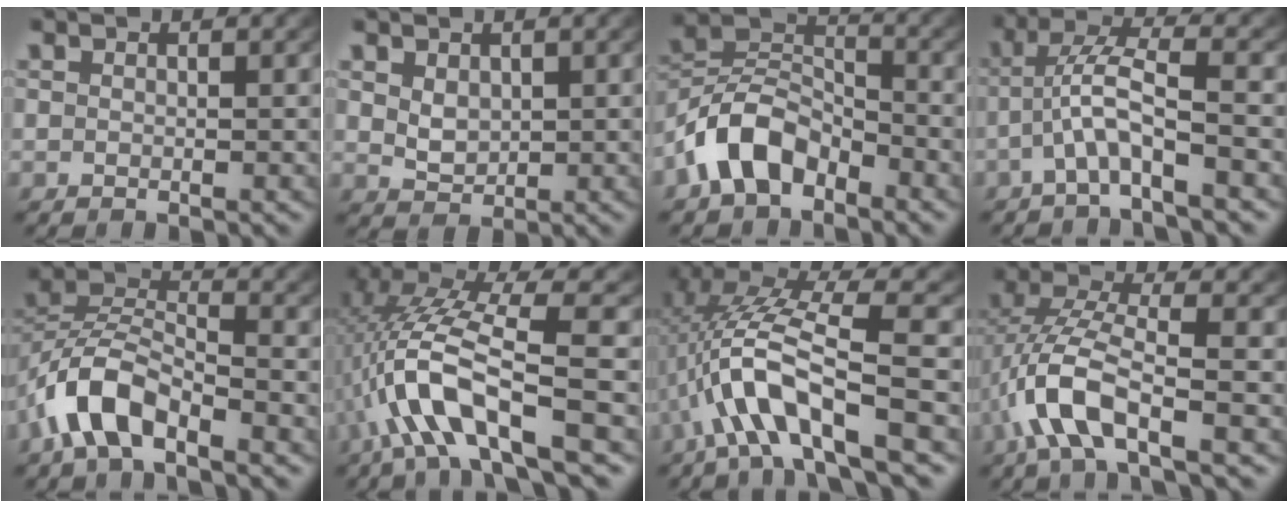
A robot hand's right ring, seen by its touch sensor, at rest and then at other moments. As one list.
[{"total": 2.6, "force": [0.5, 1.9, 1.6], "torque": [-0.040, -0.020, 0.026]}, {"total": 6.7, "force": [-3.0, 4.5, 3.8], "torque": [-0.077, -0.011, -0.055]}, {"total": 3.9, "force": [-0.9, 1.0, 3.6], "torque": [-0.083, -0.004, -0.013]}, {"total": 5.4, "force": [-2.4, 3.2, 3.6], "torque": [-0.084, -0.012, -0.045]}, {"total": 8.1, "force": [-0.9, 3.4, 7.3], "torque": [-0.183, -0.016, -0.007]}, {"total": 7.0, "force": [-0.7, 2.5, 6.5], "torque": [-0.153, -0.007, -0.005]}, {"total": 5.7, "force": [-1.4, 2.4, 4.9], "torque": [-0.135, -0.021, -0.014]}]